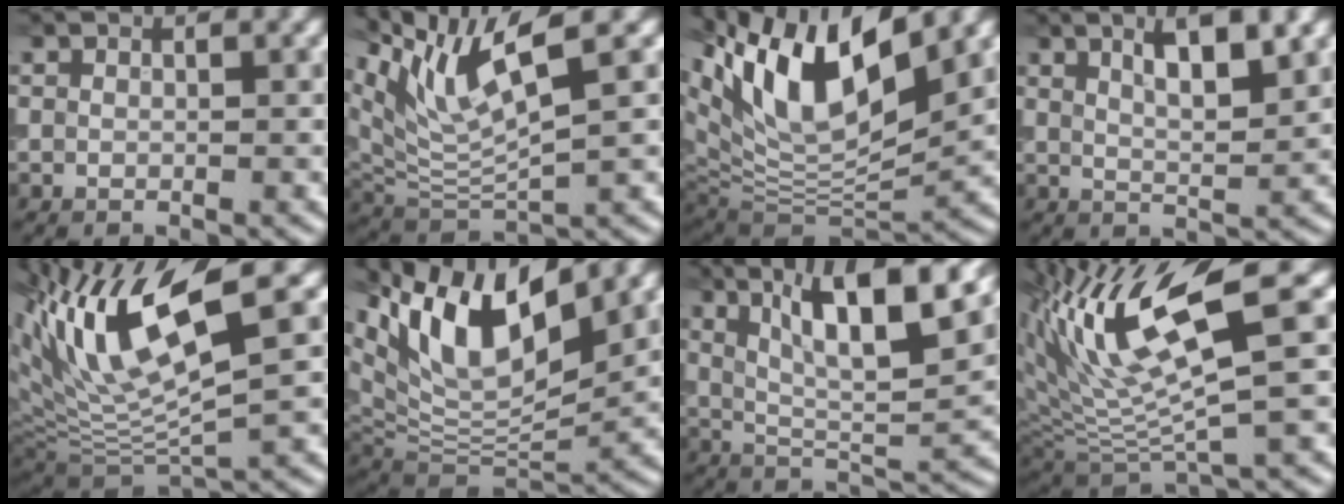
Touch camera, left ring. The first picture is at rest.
{"total": 7.7, "force": [4.6, 1.5, 6.0], "torque": [-0.128, 0.006, 0.091]}
{"total": 12.5, "force": [6.3, 4.7, 9.8], "torque": [-0.184, 0.016, 0.119]}
{"total": 4.7, "force": [2.5, 1.1, 3.8], "torque": [-0.054, 0.006, 0.038]}
{"total": 10.7, "force": [4.5, 2.8, 9.4], "torque": [-0.181, 0.005, 0.091]}
{"total": 11.3, "force": [5.9, 4.3, 8.6], "torque": [-0.162, 0.007, 0.112]}
{"total": 10.7, "force": [5.1, 2.9, 9.0], "torque": [-0.143, 0.007, 0.087]}
{"total": 10.7, "force": [4.6, 2.7, 9.3], "torque": [-0.175, 0.008, 0.089]}